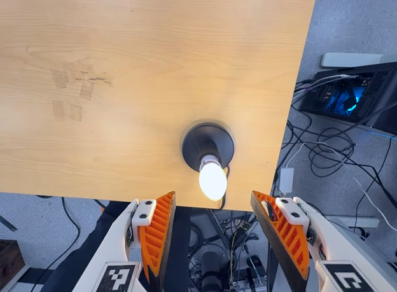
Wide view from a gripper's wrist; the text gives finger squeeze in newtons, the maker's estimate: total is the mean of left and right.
{"total": 0.0}